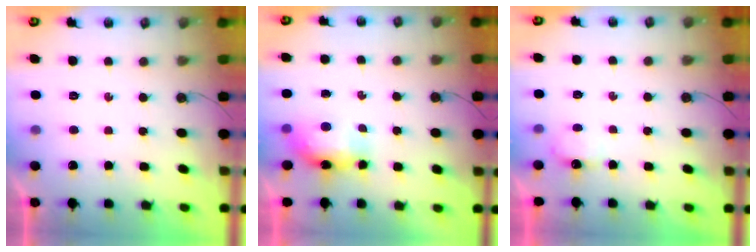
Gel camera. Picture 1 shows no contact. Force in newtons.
{"total": 15.8, "press": 9.7, "slide": 12.5}
{"total": 3.6, "press": 3.5, "slide": 0.7}